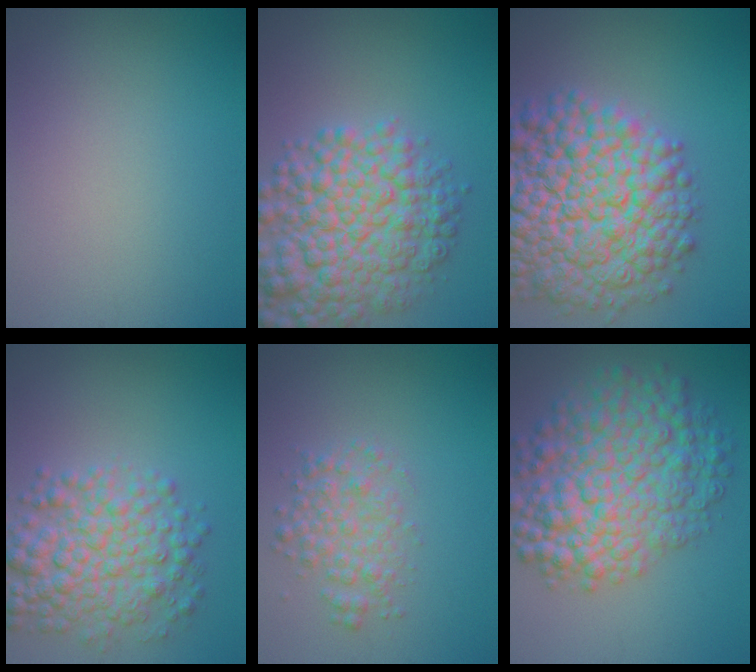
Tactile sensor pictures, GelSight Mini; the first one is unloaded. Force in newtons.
{"total": 8.8, "press": 8.8, "slide": 0.3}
{"total": 14.7, "press": 14.7, "slide": 0.6}
{"total": 6.3, "press": 6.3, "slide": 0.1}
{"total": 2.8, "press": 2.8, "slide": 0.1}
{"total": 9.7, "press": 9.7, "slide": 0.3}